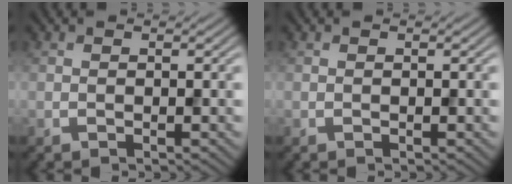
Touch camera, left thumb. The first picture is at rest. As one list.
[{"total": 0.0}]